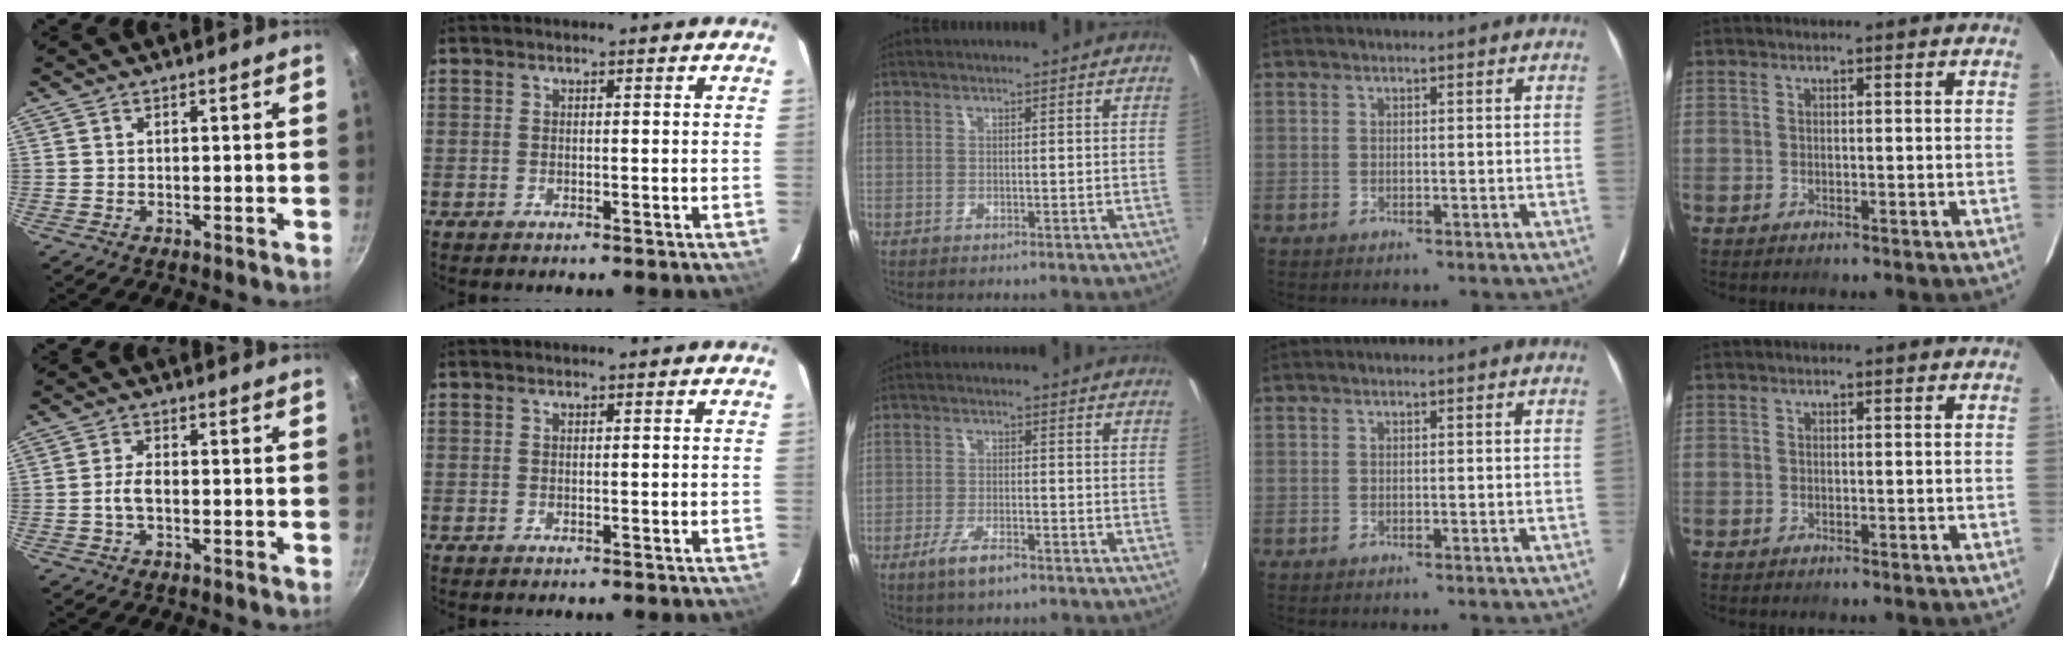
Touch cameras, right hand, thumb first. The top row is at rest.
{"thumb": {"total": 3.1, "force": [-0.8, 1.4, 2.6], "torque": [-0.051, 0.014, -0.017]}, "middle": {"total": 5.3, "force": [-3.6, 1.5, 3.6], "torque": [-0.087, -0.010, -0.067]}}